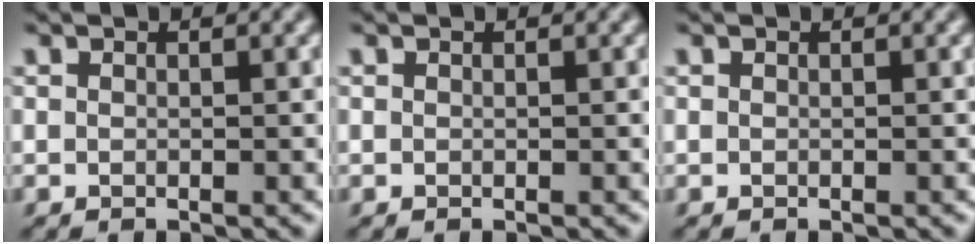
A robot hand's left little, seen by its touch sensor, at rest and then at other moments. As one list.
[{"total": 0.0}, {"total": 0.0}]